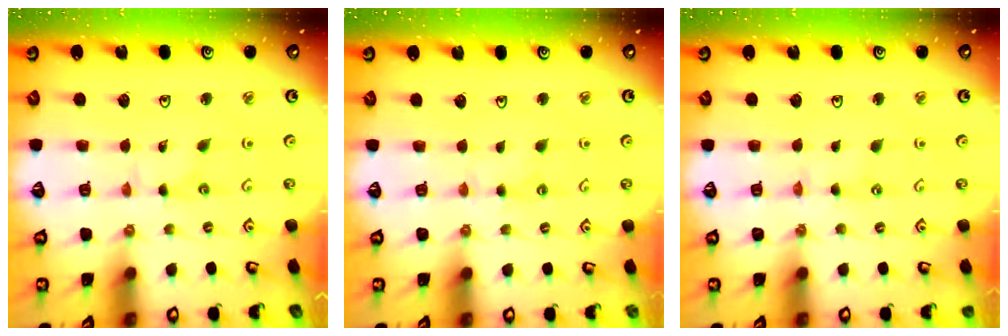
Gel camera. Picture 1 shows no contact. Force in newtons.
{"total": 2.7, "press": 2.6, "slide": 0.4}
{"total": 1.3, "press": 1.3, "slide": 0.3}